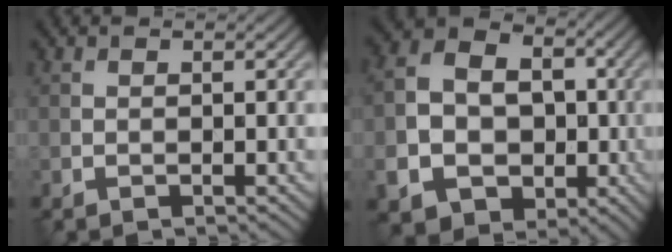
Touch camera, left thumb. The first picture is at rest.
{"total": 12.3, "force": [-3.0, 10.4, 5.8], "torque": [-0.147, -0.045, -0.068]}